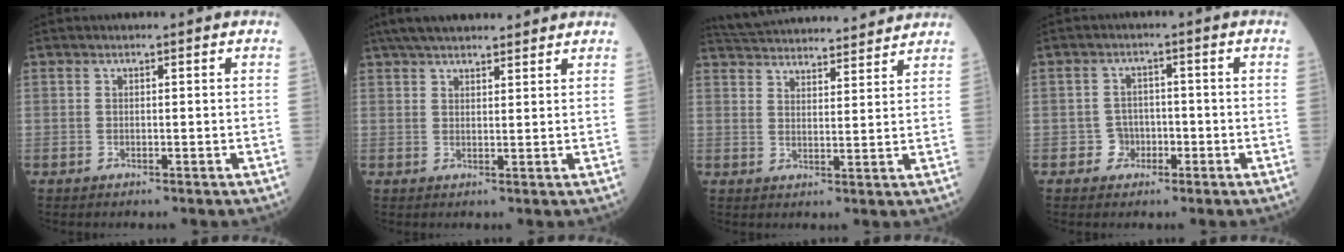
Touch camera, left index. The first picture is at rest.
{"total": 11.9, "force": [10.3, 2.7, 5.4], "torque": [-0.078, 0.044, 0.154]}
{"total": 18.9, "force": [18.0, 2.6, 5.3], "torque": [-0.090, 0.031, 0.260]}
{"total": 2.9, "force": [-1.3, 2.6, 0.5], "torque": [-0.001, 0.011, -0.022]}